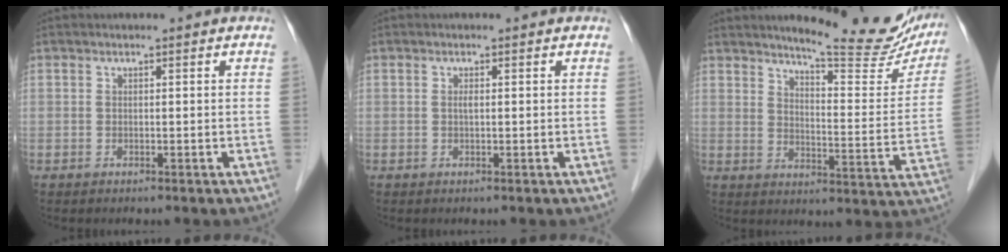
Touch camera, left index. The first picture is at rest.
{"total": 0.6, "force": [0.1, 0.0, 0.6], "torque": [-0.014, 0.000, 0.001]}
{"total": 19.0, "force": [16.6, 2.9, 8.7], "torque": [-0.107, -0.053, 0.201]}